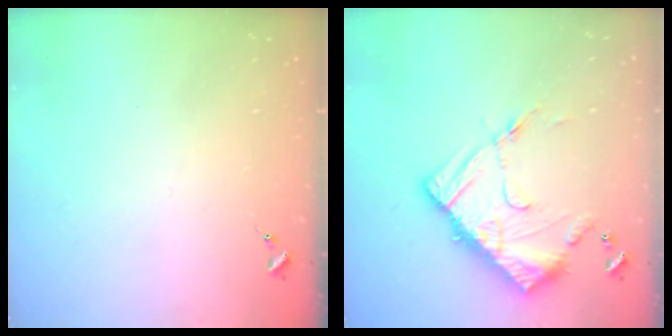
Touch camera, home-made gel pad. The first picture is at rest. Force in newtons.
{"total": 16.0, "press": 15.9, "slide": 1.5}